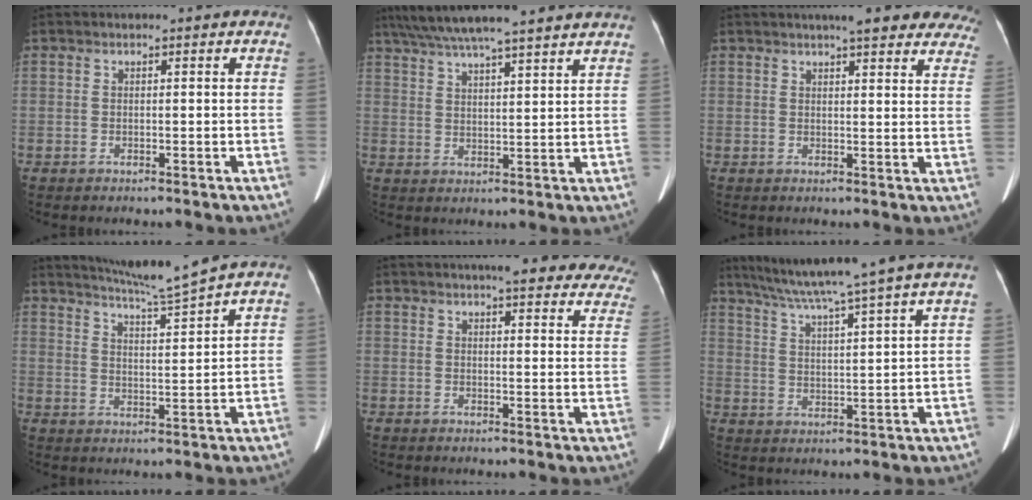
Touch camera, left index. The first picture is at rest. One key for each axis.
{"total": 18.5, "fx": 16.0, "fy": 0.6, "fz": 9.2, "tx": -0.163, "ty": 0.038, "tz": 0.229}
{"total": 15.2, "fx": 13.1, "fy": 3.1, "fz": 7.1, "tx": -0.062, "ty": 0.011, "tz": 0.138}
{"total": 7.6, "fx": 6.8, "fy": -2.4, "fz": 2.4, "tx": -0.049, "ty": -0.018, "tz": 0.122}
{"total": 19.3, "fx": 17.1, "fy": 4.0, "fz": 7.9, "tx": -0.074, "ty": -0.018, "tz": 0.179}
{"total": 15.5, "fx": 12.8, "fy": -2.5, "fz": 8.4, "tx": -0.142, "ty": -0.006, "tz": 0.184}